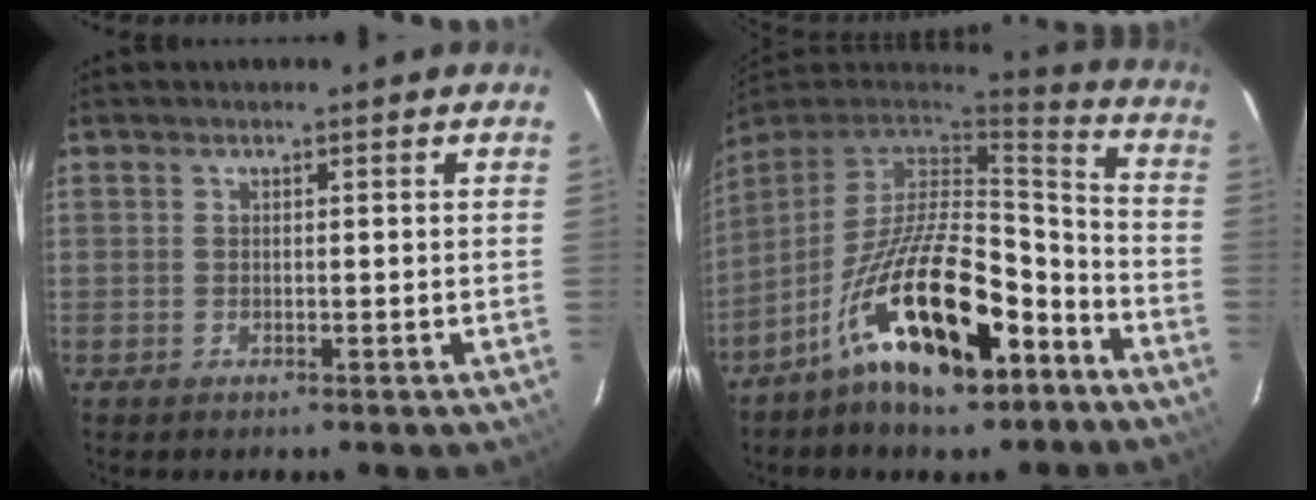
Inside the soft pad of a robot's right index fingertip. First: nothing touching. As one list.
[{"total": 20.5, "force": [-11.3, 8.2, 15.0], "torque": [-0.268, -0.003, -0.185]}]